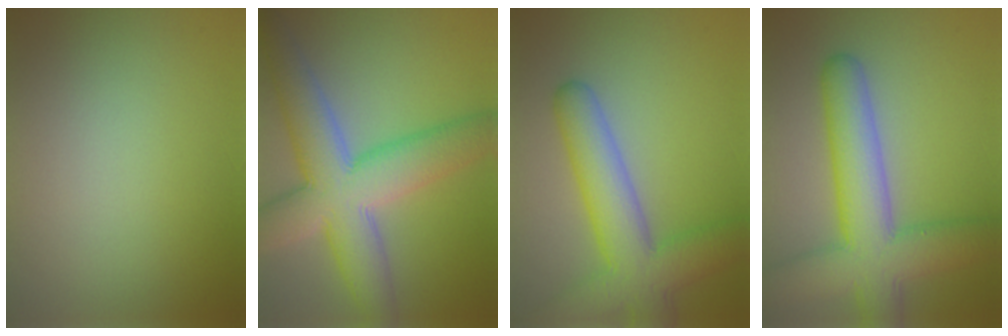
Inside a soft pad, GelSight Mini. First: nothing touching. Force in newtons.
{"total": 10.4, "press": 10.4, "slide": 0.6}
{"total": 7.8, "press": 7.8, "slide": 0.4}
{"total": 9.1, "press": 9.1, "slide": 0.4}